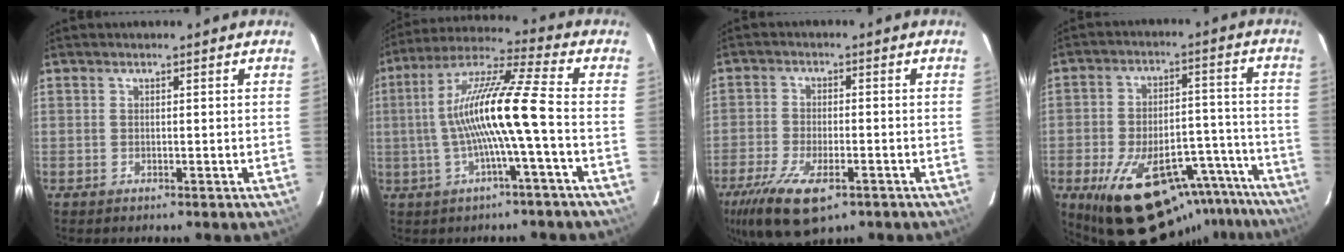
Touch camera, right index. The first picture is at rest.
{"total": 13.8, "force": [-2.0, -0.7, 13.6], "torque": [-0.254, 0.010, -0.036]}
{"total": 13.9, "force": [-8.4, 5.4, 9.7], "torque": [-0.217, -0.046, -0.145]}
{"total": 24.7, "force": [-17.8, 10.6, 13.3], "torque": [-0.206, 0.025, -0.224]}